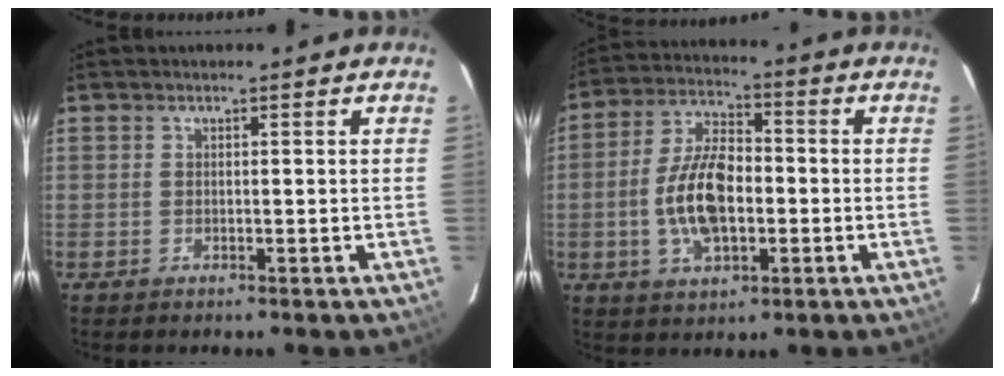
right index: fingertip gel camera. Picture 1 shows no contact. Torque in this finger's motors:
{"motor_torque": [0.97, -0.60, 0.35, 0.08]}